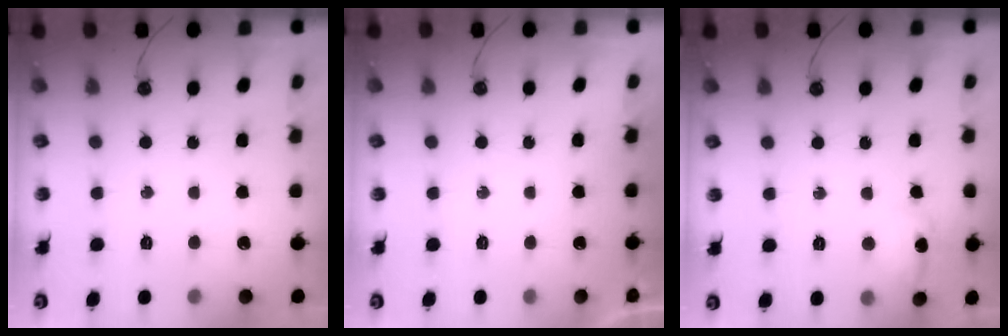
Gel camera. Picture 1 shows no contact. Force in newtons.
{"total": 0.0}
{"total": 8.2, "press": 8.2, "slide": 0.7}